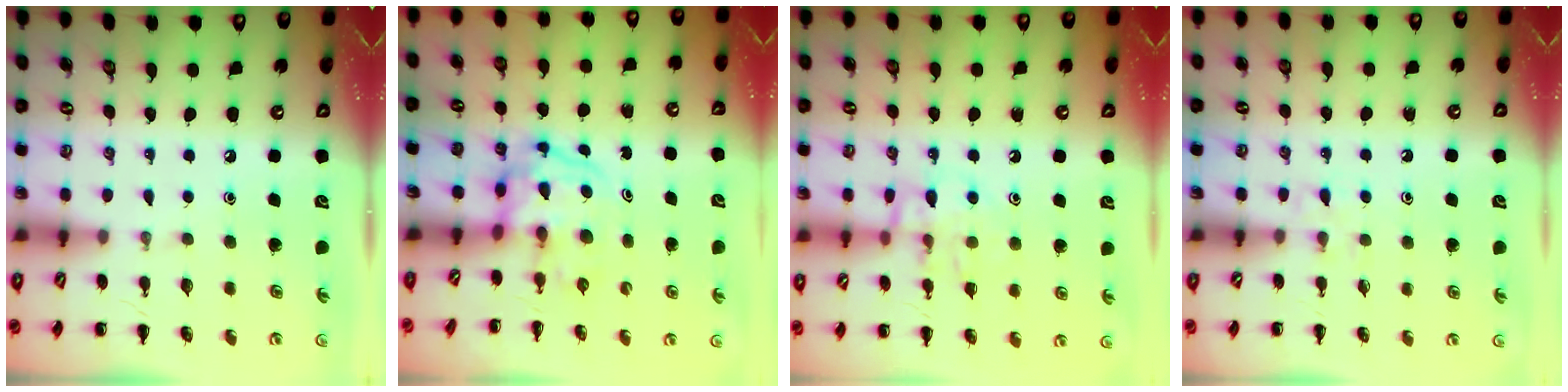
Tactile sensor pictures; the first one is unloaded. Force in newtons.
{"total": 3.8, "press": 3.7, "slide": 0.5}
{"total": 11.5, "press": 11.5, "slide": 0.7}
{"total": 2.2, "press": 2.0, "slide": 1.0}